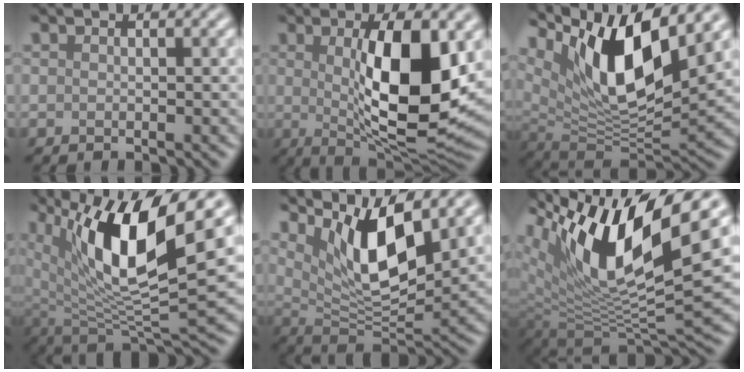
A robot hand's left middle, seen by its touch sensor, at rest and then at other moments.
{"total": 11.1, "force": [1.0, 3.5, 10.5], "torque": [-0.158, -0.011, 0.023]}
{"total": 12.1, "force": [5.9, 4.2, 9.7], "torque": [-0.167, -0.009, 0.114]}
{"total": 13.3, "force": [5.7, 4.1, 11.3], "torque": [-0.201, 0.001, 0.103]}
{"total": 8.9, "force": [4.3, 2.9, 7.3], "torque": [-0.128, -0.017, 0.082]}
{"total": 13.5, "force": [6.4, 4.5, 11.0], "torque": [-0.208, -0.005, 0.123]}